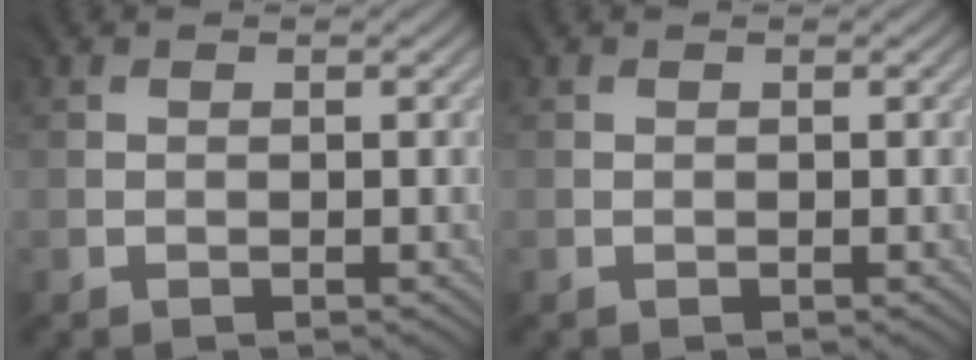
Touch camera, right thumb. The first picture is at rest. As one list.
[{"total": 0.0}]